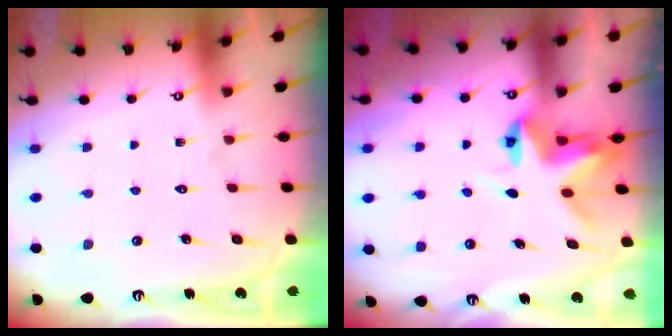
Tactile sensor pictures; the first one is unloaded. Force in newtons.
{"total": 5.3, "press": 5.2, "slide": 0.4}